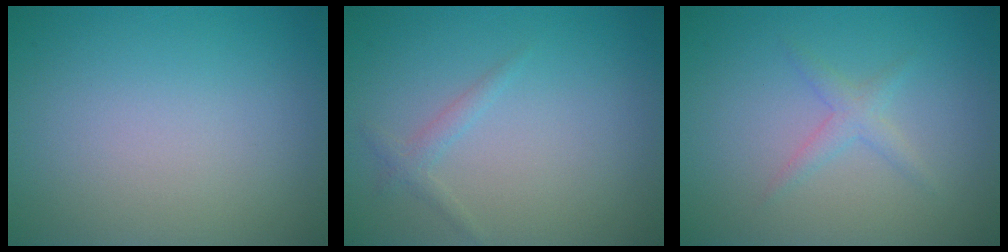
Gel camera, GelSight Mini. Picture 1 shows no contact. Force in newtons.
{"total": 1.0, "press": 1.0, "slide": 0.2}
{"total": 1.4, "press": 1.4, "slide": 0.1}